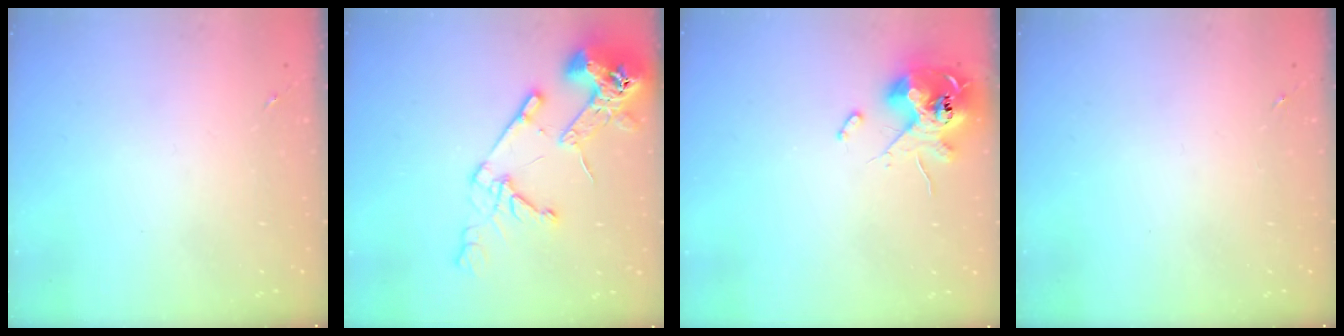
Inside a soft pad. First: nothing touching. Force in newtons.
{"total": 16.6, "press": 16.5, "slide": 2.0}
{"total": 12.0, "press": 11.8, "slide": 1.9}
{"total": 0.0}